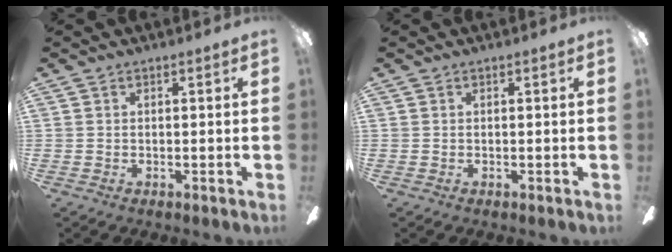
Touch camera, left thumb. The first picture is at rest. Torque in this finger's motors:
{"motor_torque": [-0.07, 0.02, 0.18, -0.08, 0.00]}